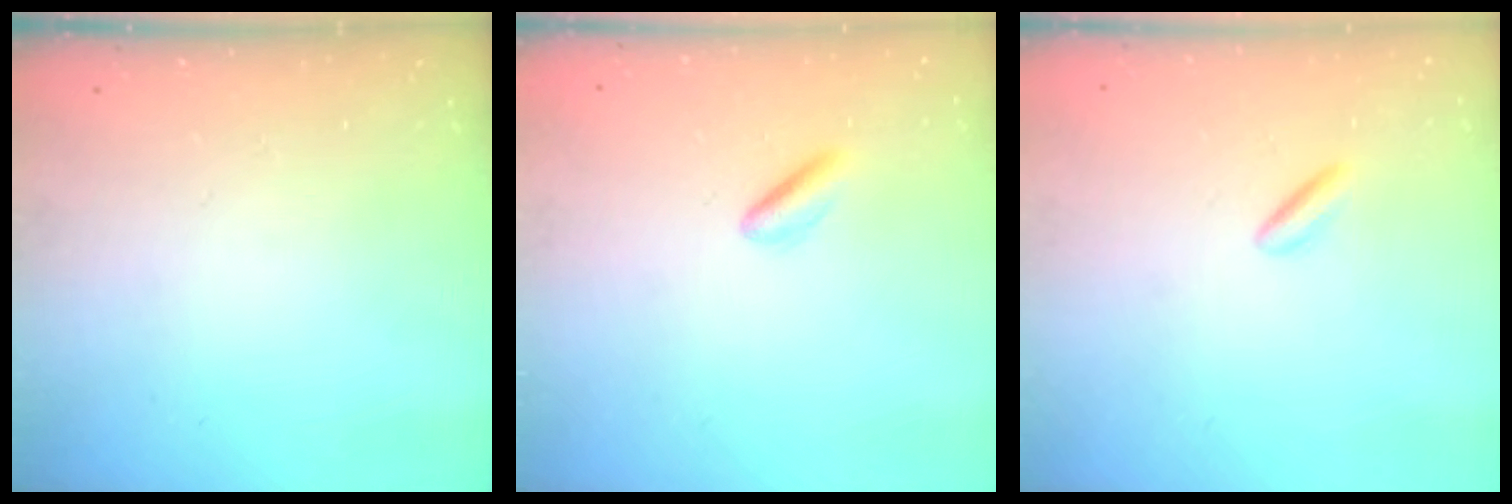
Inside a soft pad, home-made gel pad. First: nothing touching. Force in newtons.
{"total": 2.5, "press": 2.3, "slide": 1.0}
{"total": 2.2, "press": 2.0, "slide": 1.0}